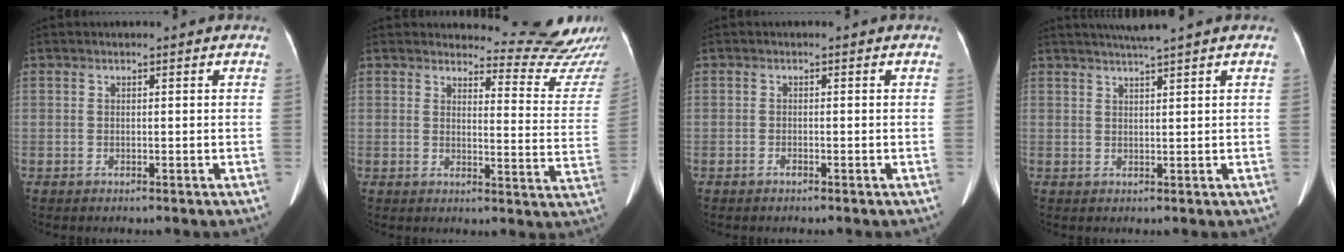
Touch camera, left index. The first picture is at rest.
{"total": 13.5, "force": [13.4, 1.2, 0.2], "torque": [0.024, -0.108, 0.125]}
{"total": 0.6, "force": [-0.5, 0.2, 0.3], "torque": [-0.008, -0.001, -0.006]}
{"total": 3.9, "force": [3.3, -1.0, 1.9], "torque": [-0.030, 0.010, 0.058]}